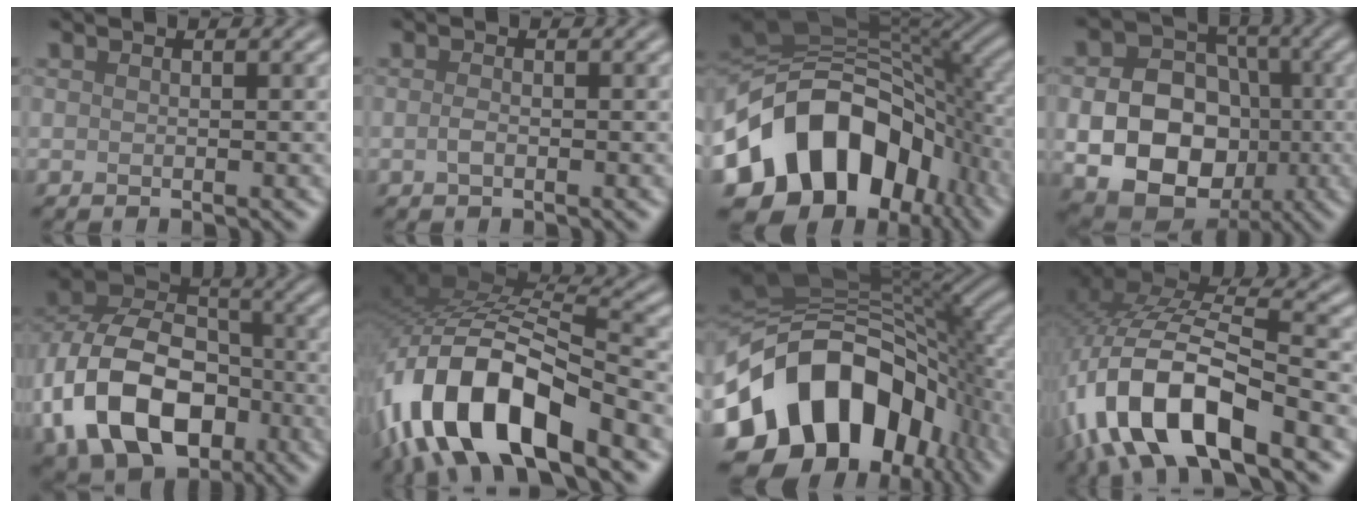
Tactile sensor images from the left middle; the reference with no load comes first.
{"total": 0.8, "force": [-0.3, 0.3, 0.7], "torque": [-0.017, -0.001, -0.007]}
{"total": 14.8, "force": [-5.8, 10.3, 9.0], "torque": [-0.150, 0.008, -0.113]}
{"total": 11.6, "force": [-2.0, 9.4, 6.6], "torque": [-0.103, -0.024, -0.053]}
{"total": 14.0, "force": [-4.8, 9.5, 9.1], "torque": [-0.183, -0.007, -0.097]}
{"total": 13.2, "force": [-7.0, 5.8, 9.6], "torque": [-0.180, 0.001, -0.134]}
{"total": 16.4, "force": [-5.4, 11.4, 10.6], "torque": [-0.181, 0.001, -0.098]}
{"total": 14.1, "force": [-5.4, 6.2, 11.4], "torque": [-0.236, -0.006, -0.098]}